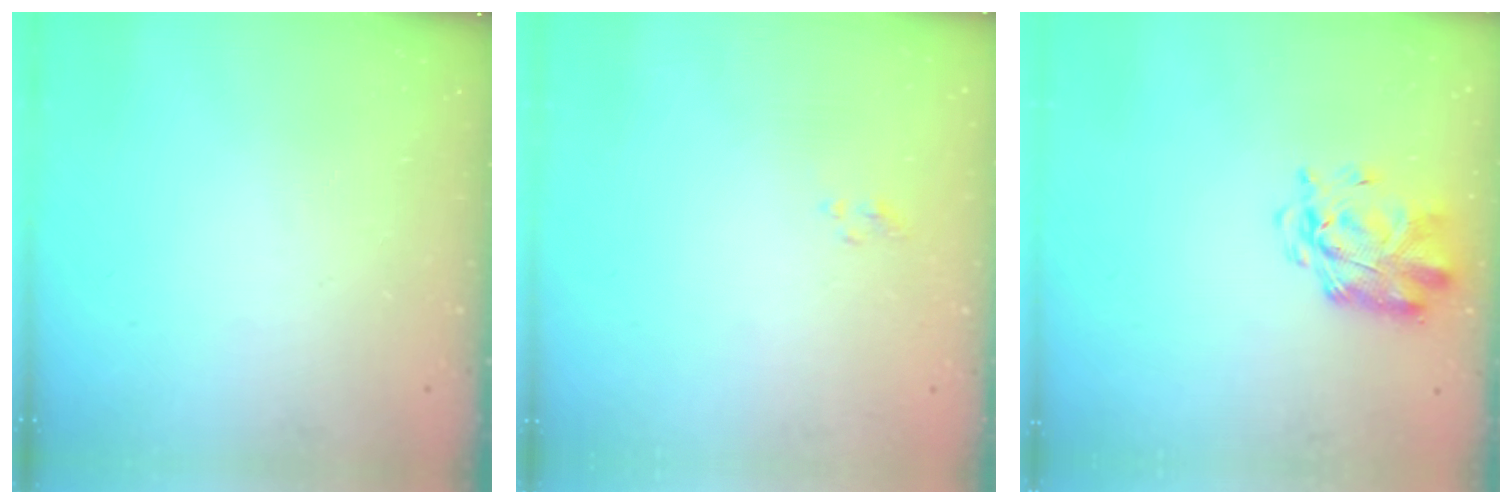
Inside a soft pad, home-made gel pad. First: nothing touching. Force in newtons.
{"total": 1.2, "press": 1.0, "slide": 0.6}
{"total": 3.0, "press": 2.9, "slide": 0.8}